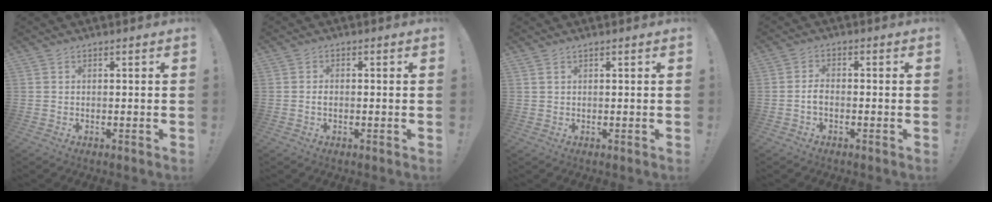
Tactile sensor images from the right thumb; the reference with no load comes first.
{"total": 1.0, "force": [-0.4, 0.5, 0.7], "torque": [-0.019, 0.006, -0.007]}
{"total": 1.3, "force": [0.8, 0.1, 1.0], "torque": [-0.029, 0.004, 0.016]}
{"total": 2.9, "force": [-0.9, 1.5, 2.3], "torque": [-0.051, 0.004, -0.015]}